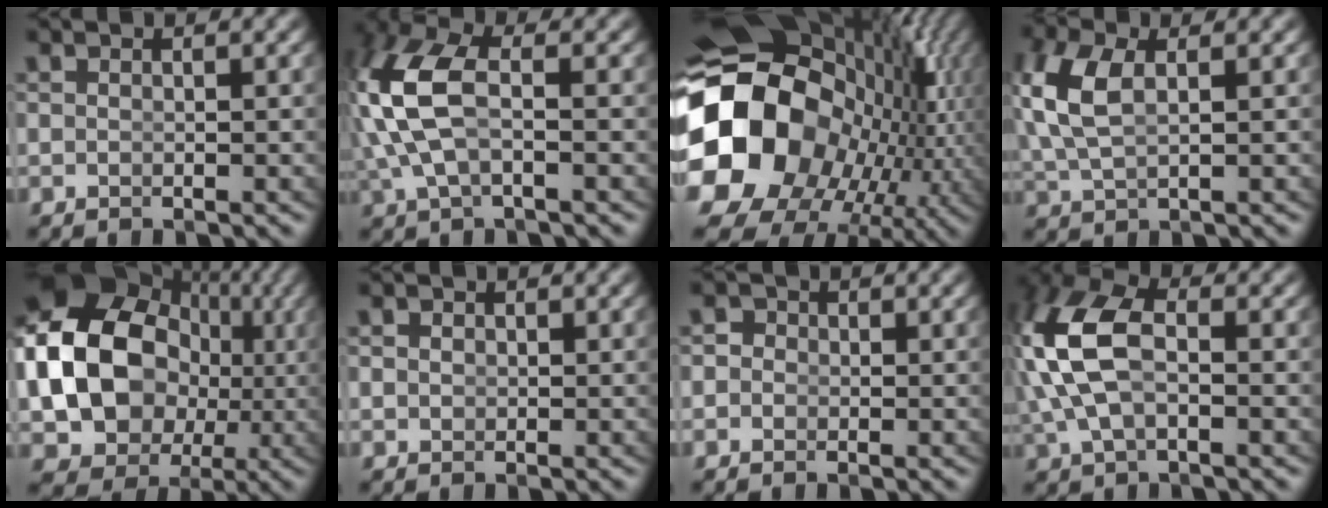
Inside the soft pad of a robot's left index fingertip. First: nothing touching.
{"total": 6.7, "force": [0.8, 3.8, 5.5], "torque": [-0.151, -0.019, 0.026]}
{"total": 27.8, "force": [-0.7, 20.2, 19.1], "torque": [-0.307, -0.055, -0.004]}
{"total": 4.4, "force": [1.0, 2.3, 3.6], "torque": [-0.097, -0.012, 0.032]}
{"total": 19.7, "force": [1.8, 16.1, 11.3], "torque": [-0.250, -0.063, 0.044]}
{"total": 0.7, "force": [0.1, 0.6, 0.3], "torque": [-0.011, -0.015, 0.009]}
{"total": 1.7, "force": [-0.1, 1.6, 0.4], "torque": [0.002, 0.000, -0.010]}
{"total": 7.4, "force": [1.0, 4.4, 5.9], "torque": [-0.150, -0.013, 0.027]}